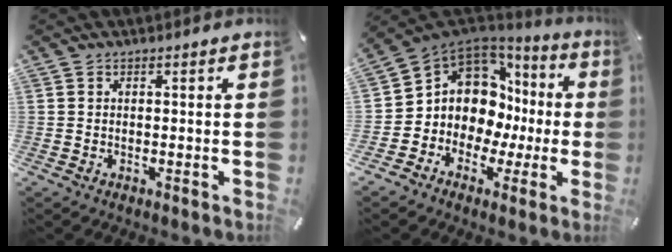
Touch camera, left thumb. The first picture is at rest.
{"total": 11.4, "force": [1.3, 10.1, 5.0], "torque": [-0.116, -0.040, 0.032]}